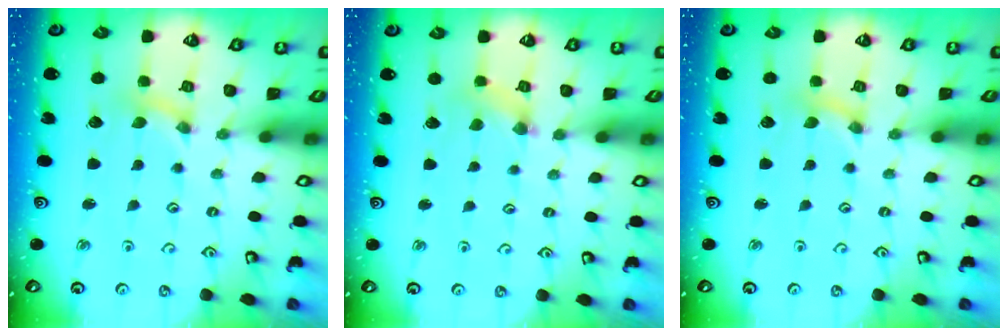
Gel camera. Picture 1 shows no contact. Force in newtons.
{"total": 1.9, "press": 1.9, "slide": 0.3}
{"total": 0.0}